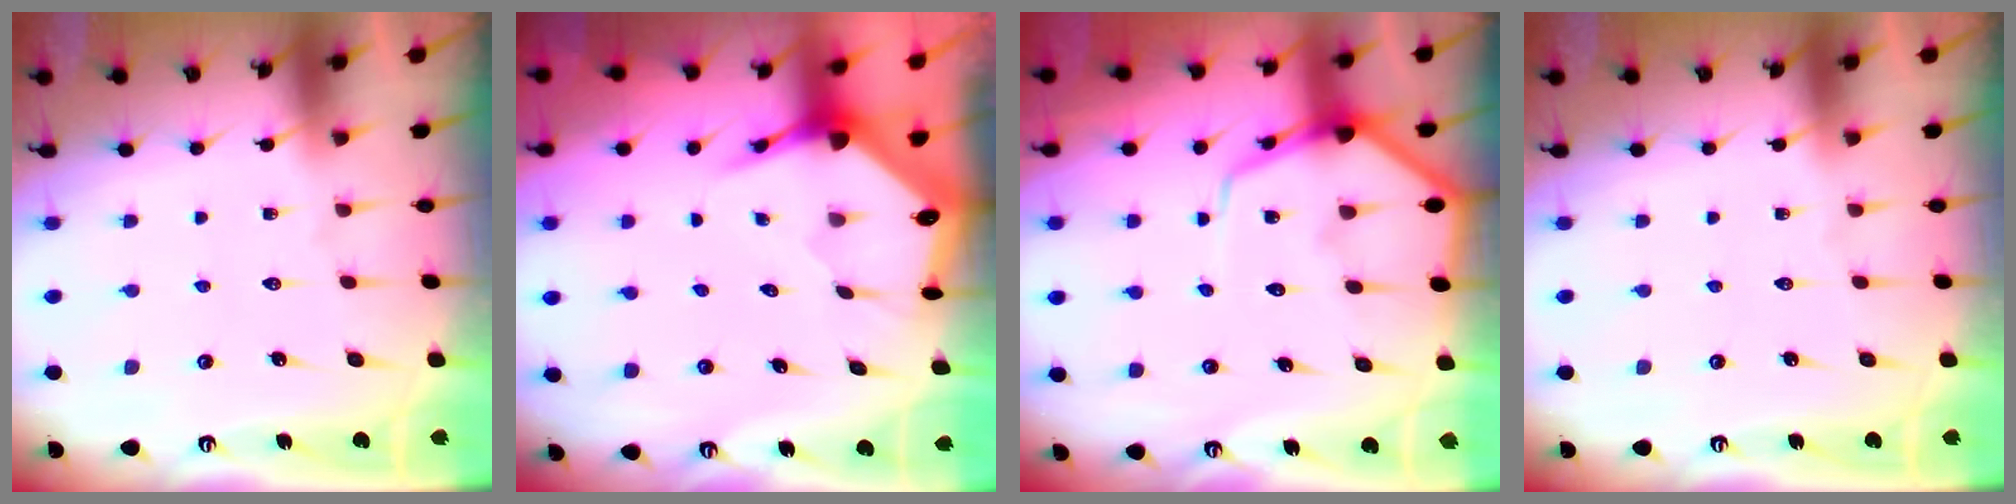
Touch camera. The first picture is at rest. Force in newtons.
{"total": 3.9, "press": 3.9, "slide": 0.6}
{"total": 9.2, "press": 9.2, "slide": 0.9}
{"total": 0.0}